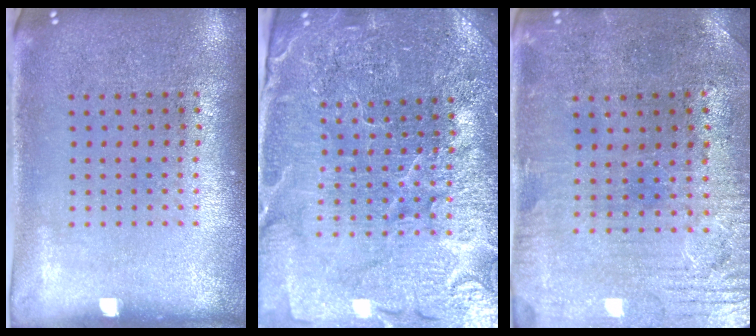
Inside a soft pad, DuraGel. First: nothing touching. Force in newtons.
{"total": 5.0, "press": 4.7, "slide": 1.8}
{"total": 1.0, "press": 0.8, "slide": 0.6}